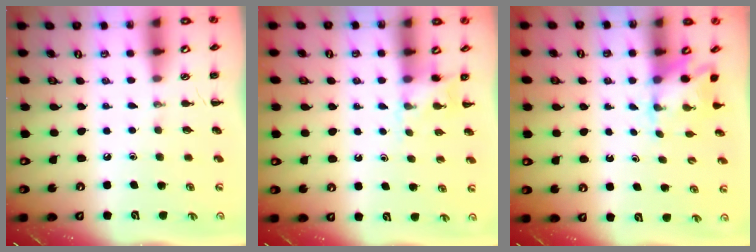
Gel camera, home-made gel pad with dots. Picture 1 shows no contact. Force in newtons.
{"total": 4.5, "press": 4.4, "slide": 1.1}
{"total": 2.6, "press": 2.4, "slide": 1.1}